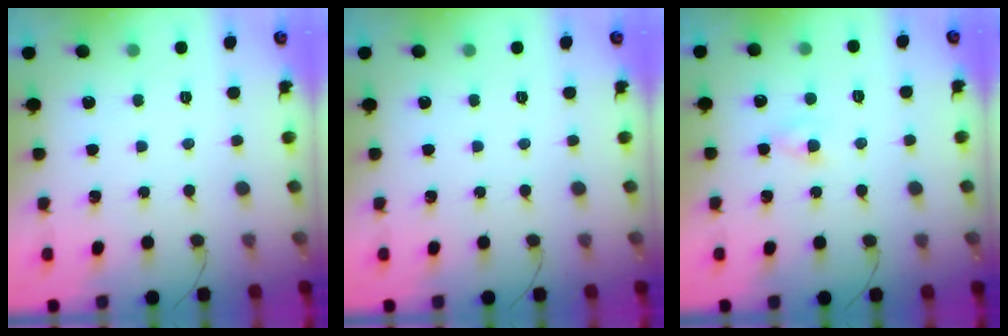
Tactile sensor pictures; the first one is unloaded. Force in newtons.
{"total": 0.0}
{"total": 1.9, "press": 1.7, "slide": 0.9}